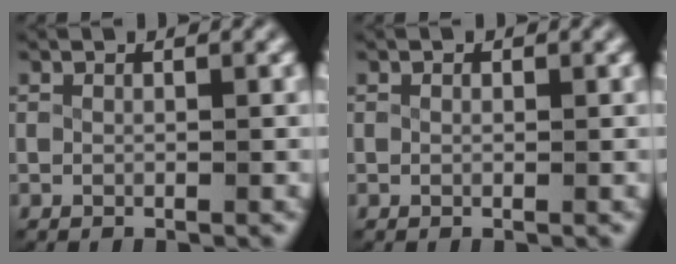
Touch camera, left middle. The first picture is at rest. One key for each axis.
{"total": 0.0}